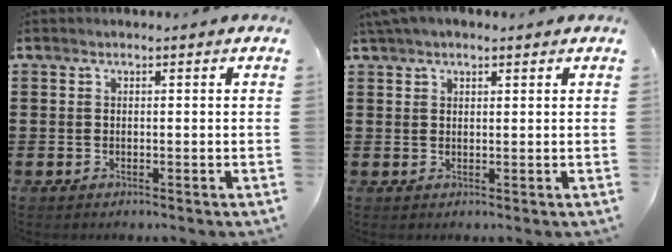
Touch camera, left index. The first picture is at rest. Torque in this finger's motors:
{"motor_torque": [1.07, -1.07, 0.17, 0.05]}